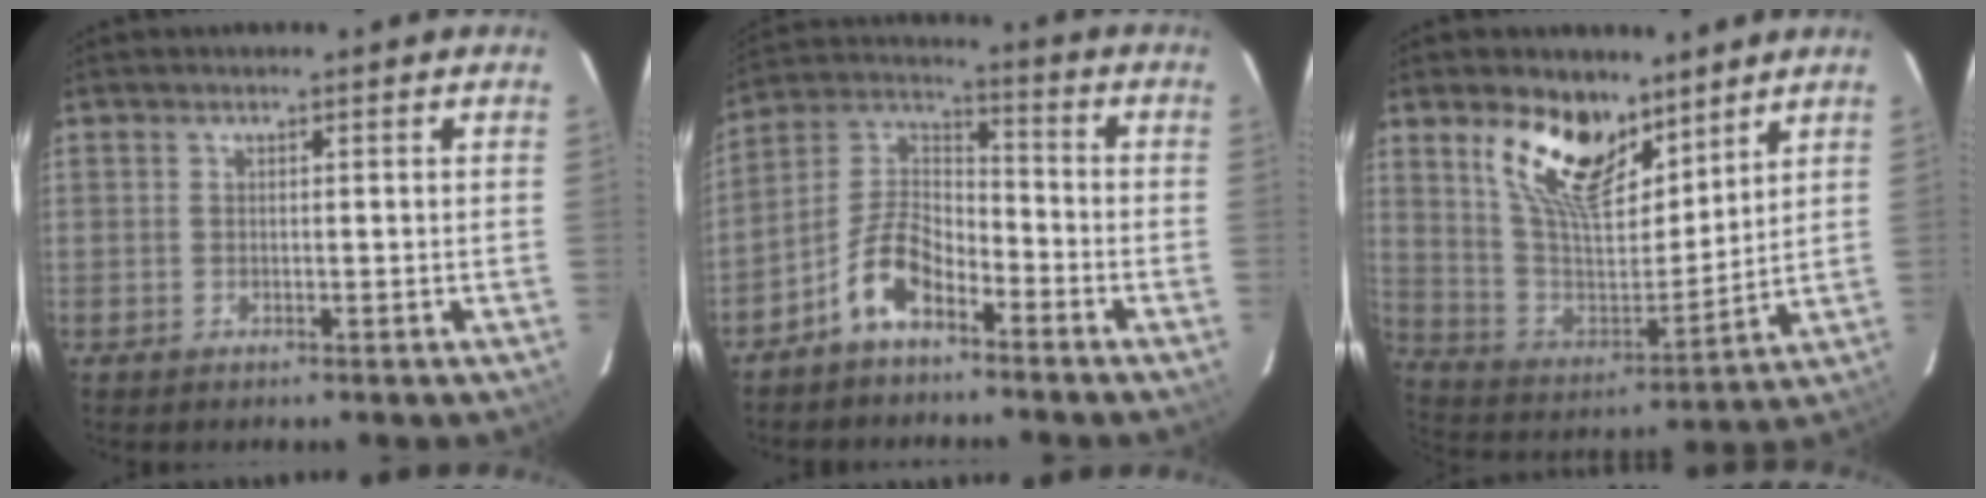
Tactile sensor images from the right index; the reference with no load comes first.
{"total": 9.4, "force": [-6.0, 4.2, 5.8], "torque": [-0.127, 0.028, -0.119]}
{"total": 16.2, "force": [10.4, 7.9, 9.5], "torque": [-0.186, -0.003, 0.200]}